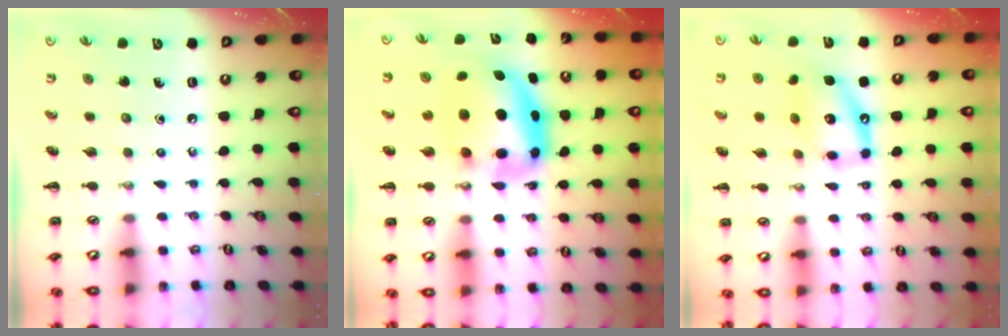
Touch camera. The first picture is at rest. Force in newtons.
{"total": 9.7, "press": 9.4, "slide": 2.4}
{"total": 13.2, "press": 12.9, "slide": 3.0}